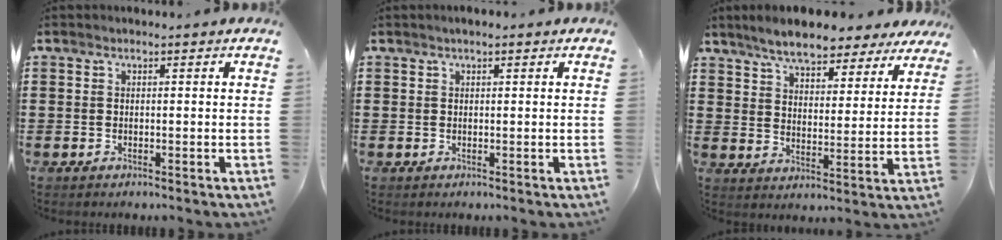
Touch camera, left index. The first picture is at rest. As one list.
[{"total": 0.5, "force": [0.3, 0.3, 0.3], "torque": [-0.007, 0.005, 0.003]}, {"total": 6.7, "force": [6.2, 1.1, 2.2], "torque": [-0.063, -0.025, 0.108]}]